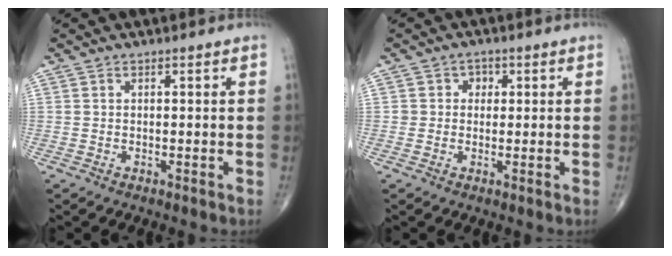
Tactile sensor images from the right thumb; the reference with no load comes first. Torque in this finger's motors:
{"motor_torque": [-0.41, -0.09, 0.25, 0.11, -0.03]}